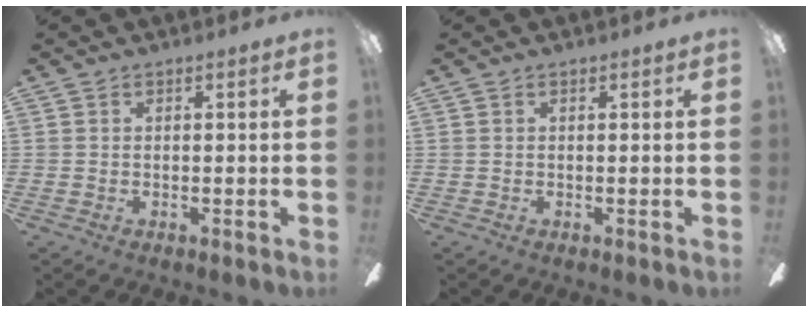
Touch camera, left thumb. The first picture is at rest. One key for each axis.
{"total": 0.0}